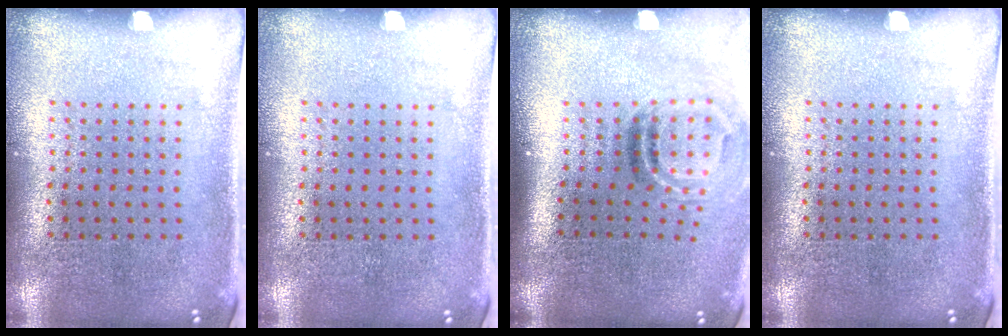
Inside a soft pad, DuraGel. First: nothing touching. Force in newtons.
{"total": 0.0}
{"total": 2.0, "press": 1.2, "slide": 1.6}
{"total": 0.0}